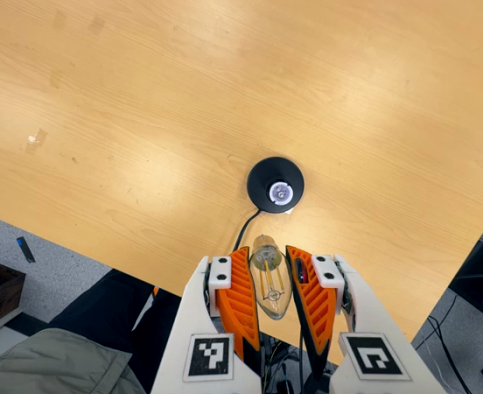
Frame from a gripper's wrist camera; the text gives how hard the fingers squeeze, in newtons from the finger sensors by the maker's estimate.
{"total": 18.7, "left": 20.3, "right": 17.0}